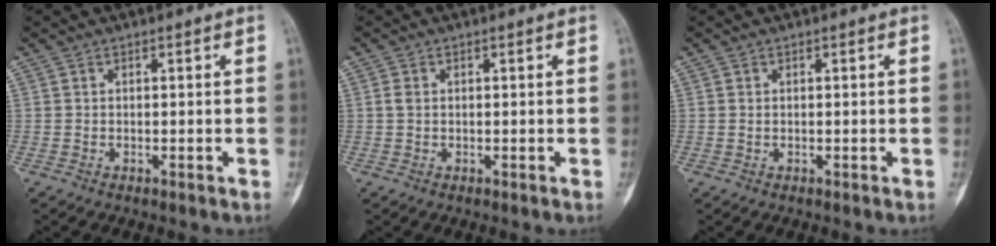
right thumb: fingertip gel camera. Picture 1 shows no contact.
{"total": 1.3, "force": [0.2, 0.9, 0.8], "torque": [-0.018, 0.002, 0.003]}
{"total": 0.0}